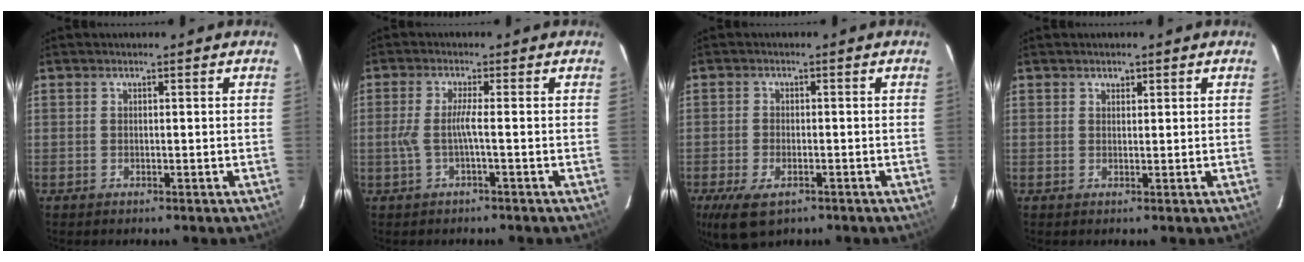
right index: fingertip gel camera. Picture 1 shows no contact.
{"total": 3.3, "force": [-0.9, -0.6, 3.1], "torque": [-0.073, -0.002, -0.014]}
{"total": 7.4, "force": [-4.2, 3.8, 4.8], "torque": [-0.114, -0.024, -0.075]}
{"total": 1.0, "force": [0.7, 0.8, 0.3], "torque": [-0.003, 0.003, 0.010]}